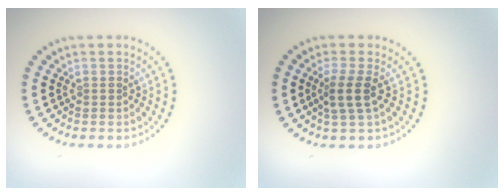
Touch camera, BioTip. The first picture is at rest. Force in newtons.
{"total": 2.2, "press": 1.8, "slide": 1.3}